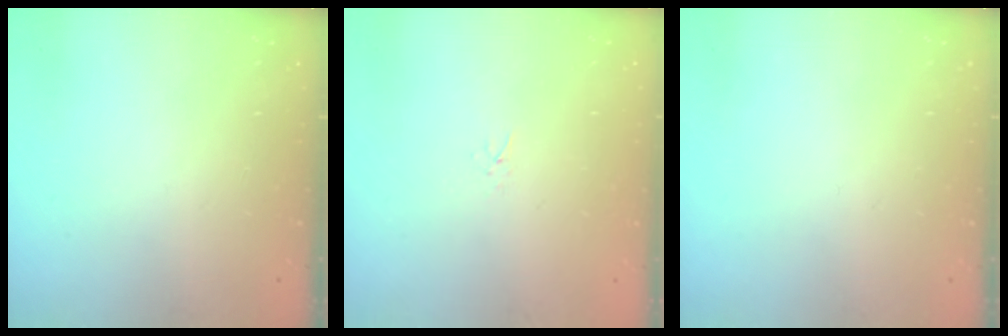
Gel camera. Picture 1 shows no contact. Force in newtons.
{"total": 1.6, "press": 1.6, "slide": 0.2}
{"total": 0.0}